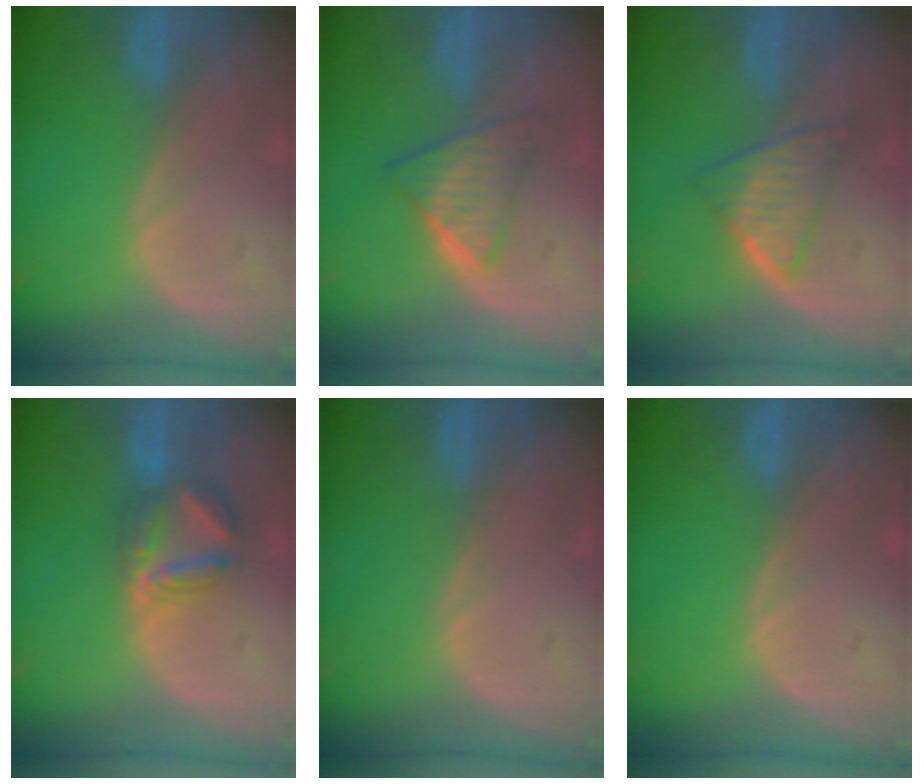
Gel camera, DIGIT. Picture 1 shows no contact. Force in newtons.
{"total": 6.3, "press": 5.5, "slide": 3.1}
{"total": 5.6, "press": 5.5, "slide": 1.4}
{"total": 5.9, "press": 5.9, "slide": 0.2}
{"total": 0.0}
{"total": 0.0}